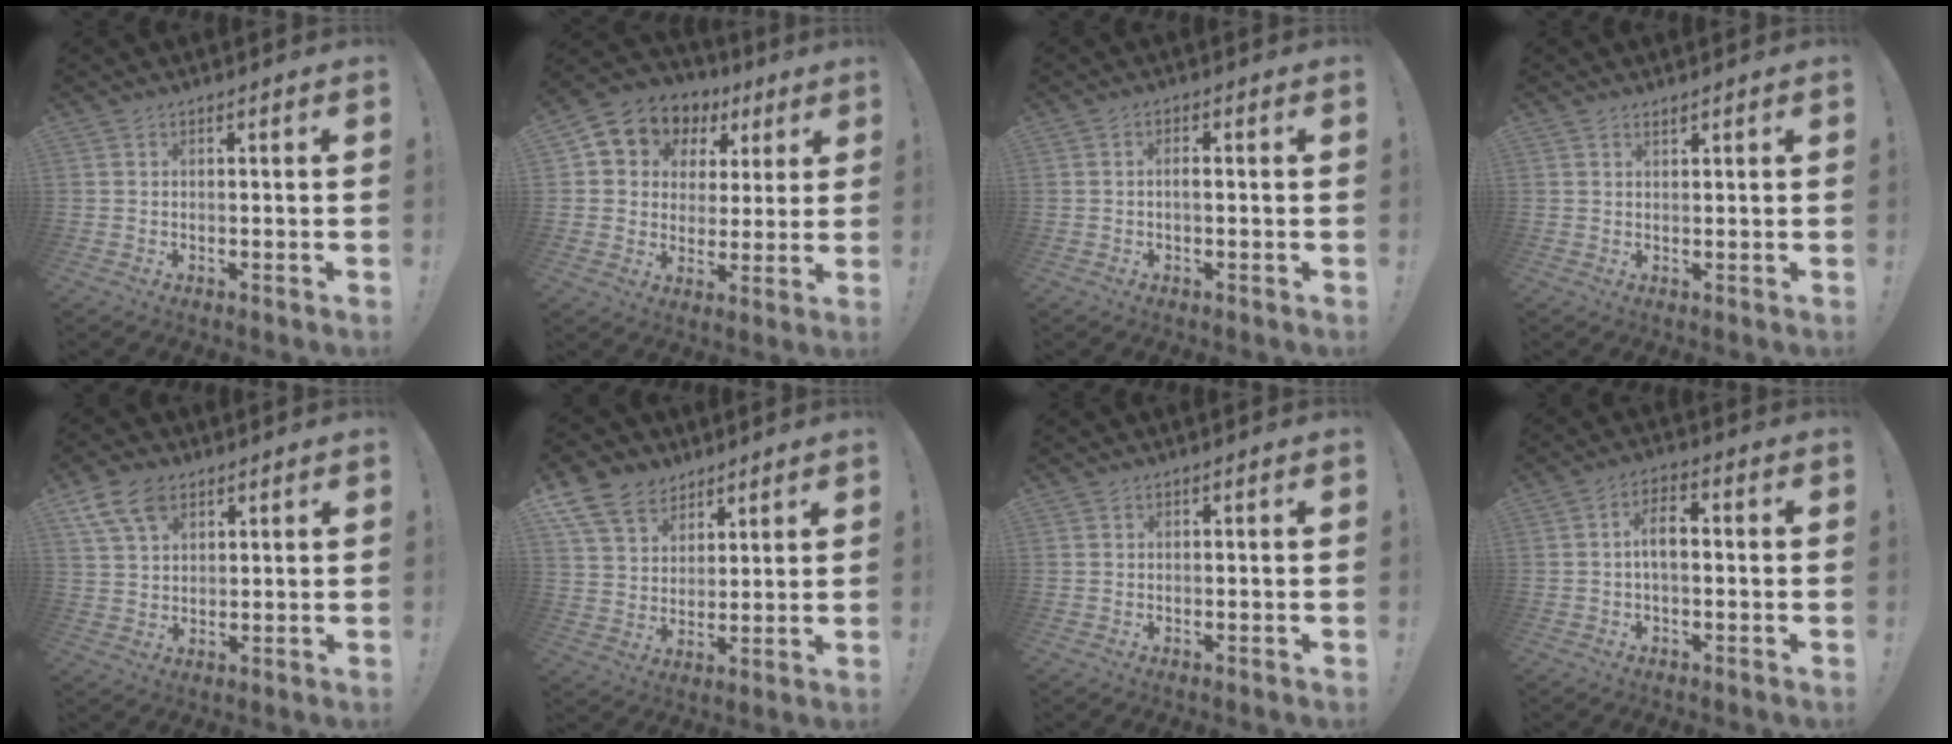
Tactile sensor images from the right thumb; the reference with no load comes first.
{"total": 7.4, "force": [3.0, 6.5, 1.9], "torque": [-0.035, -0.027, 0.061]}
{"total": 1.8, "force": [-0.4, 0.5, 1.7], "torque": [-0.032, 0.006, -0.008]}
{"total": 1.1, "force": [1.0, 0.3, 0.4], "torque": [-0.006, -0.002, 0.018]}
{"total": 10.2, "force": [5.6, 6.4, 5.6], "torque": [-0.104, -0.016, 0.108]}
{"total": 11.7, "force": [7.7, 8.2, 3.5], "torque": [-0.064, -0.050, 0.153]}
{"total": 0.0}
{"total": 6.1, "force": [0.1, 2.7, 5.5], "torque": [-0.099, 0.002, 0.001]}